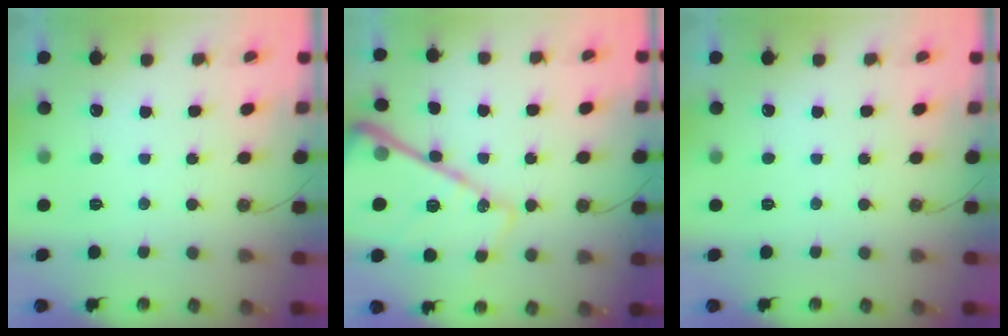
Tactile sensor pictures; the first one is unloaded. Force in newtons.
{"total": 21.9, "press": 21.9, "slide": 1.7}
{"total": 0.0}